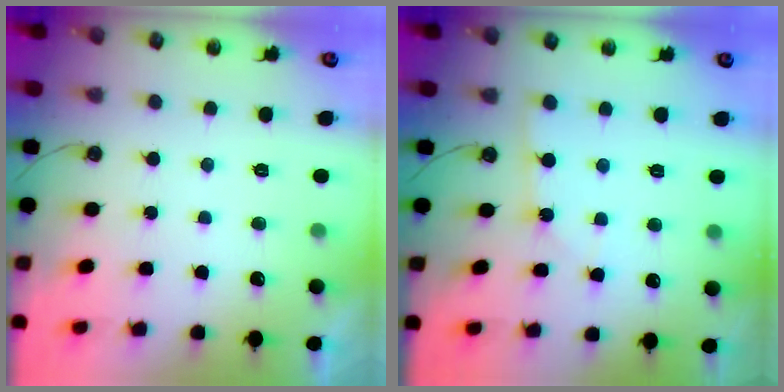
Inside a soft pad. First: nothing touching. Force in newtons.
{"total": 2.4, "press": 2.4, "slide": 0.2}